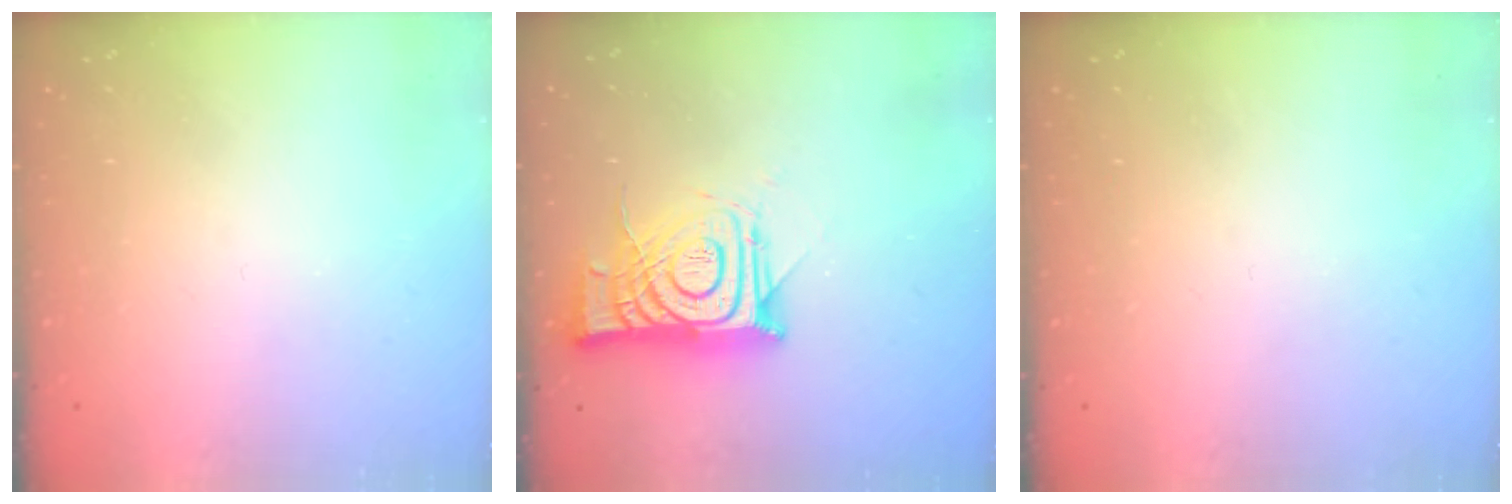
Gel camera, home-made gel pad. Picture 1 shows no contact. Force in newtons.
{"total": 14.0, "press": 14.0, "slide": 1.4}
{"total": 0.0}